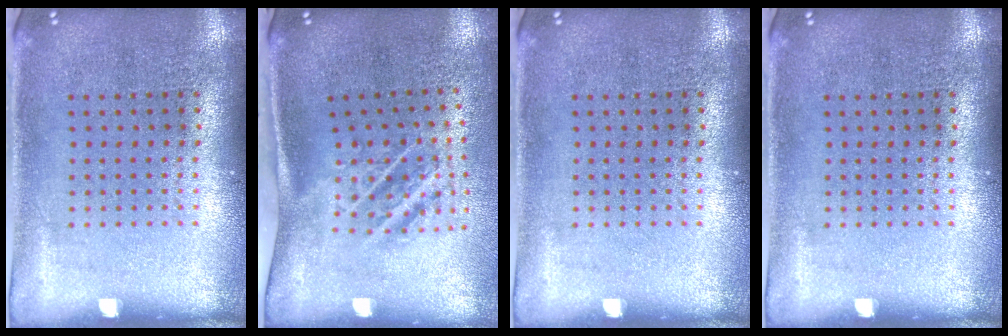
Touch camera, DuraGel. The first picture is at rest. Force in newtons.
{"total": 1.9, "press": 1.2, "slide": 1.5}
{"total": 0.0}
{"total": 0.0}